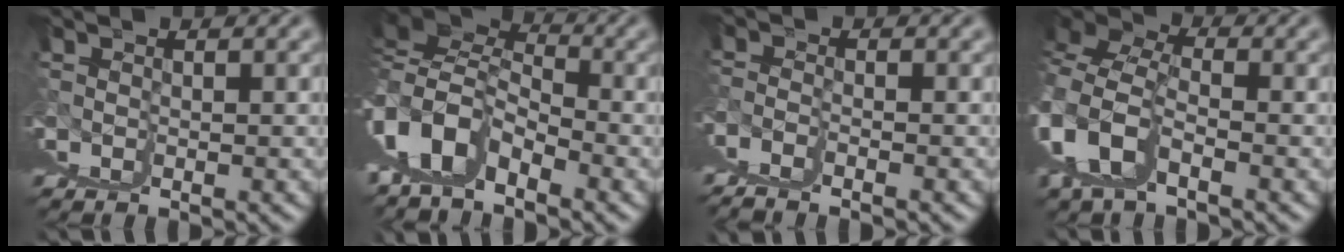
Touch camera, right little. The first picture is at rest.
{"total": 4.1, "force": [0.8, 0.4, 4.0], "torque": [-0.051, 0.013, 0.018]}
{"total": 2.1, "force": [0.7, -1.6, 1.2], "torque": [-0.010, 0.013, 0.015]}
{"total": 2.4, "force": [0.5, -0.1, 2.3], "torque": [-0.040, 0.003, 0.014]}